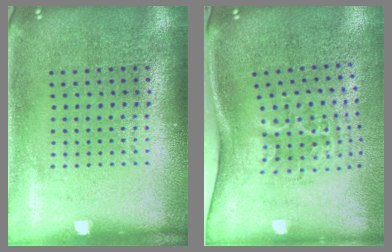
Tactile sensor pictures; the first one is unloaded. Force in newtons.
{"total": 2.2, "press": 1.3, "slide": 1.8}